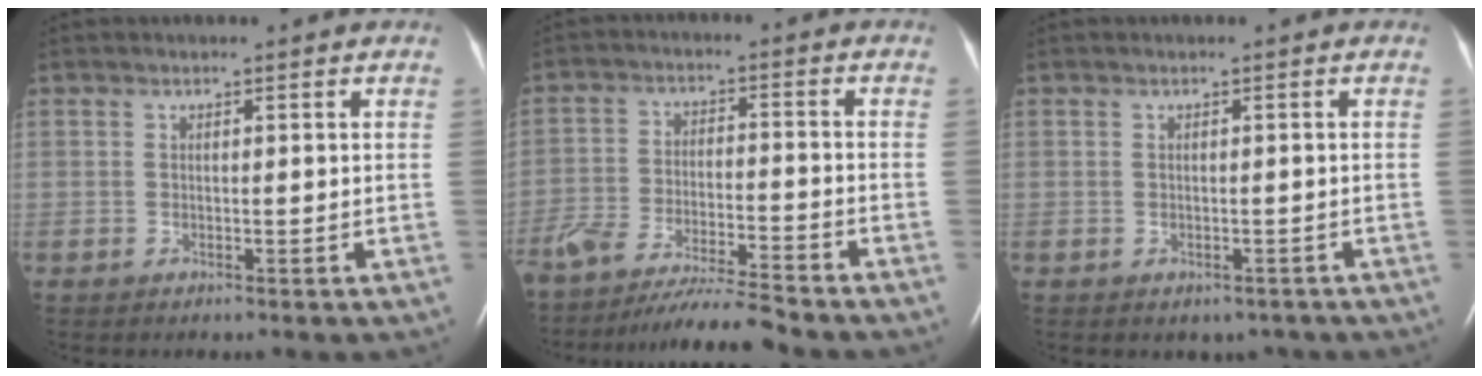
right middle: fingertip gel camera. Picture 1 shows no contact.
{"total": 12.1, "force": [-11.2, -0.9, 4.5], "torque": [-0.074, -0.016, -0.195]}
{"total": 2.2, "force": [-1.6, 1.4, 0.4], "torque": [-0.003, 0.006, -0.017]}